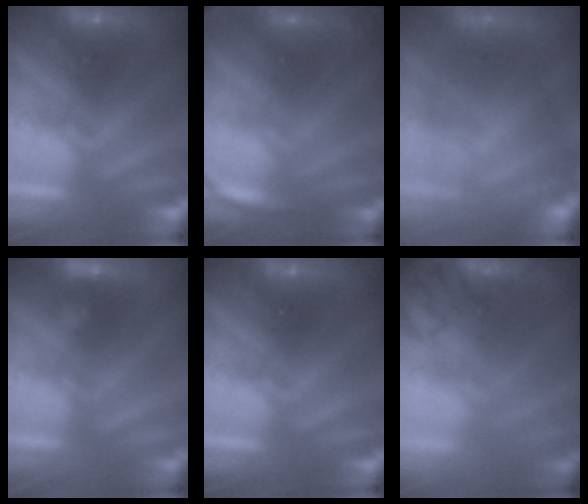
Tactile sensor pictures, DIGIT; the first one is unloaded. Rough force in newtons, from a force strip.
{"total": 2.7}
{"total": 6.6}
{"total": 3.3}
{"total": 0.0}
{"total": 3.8}